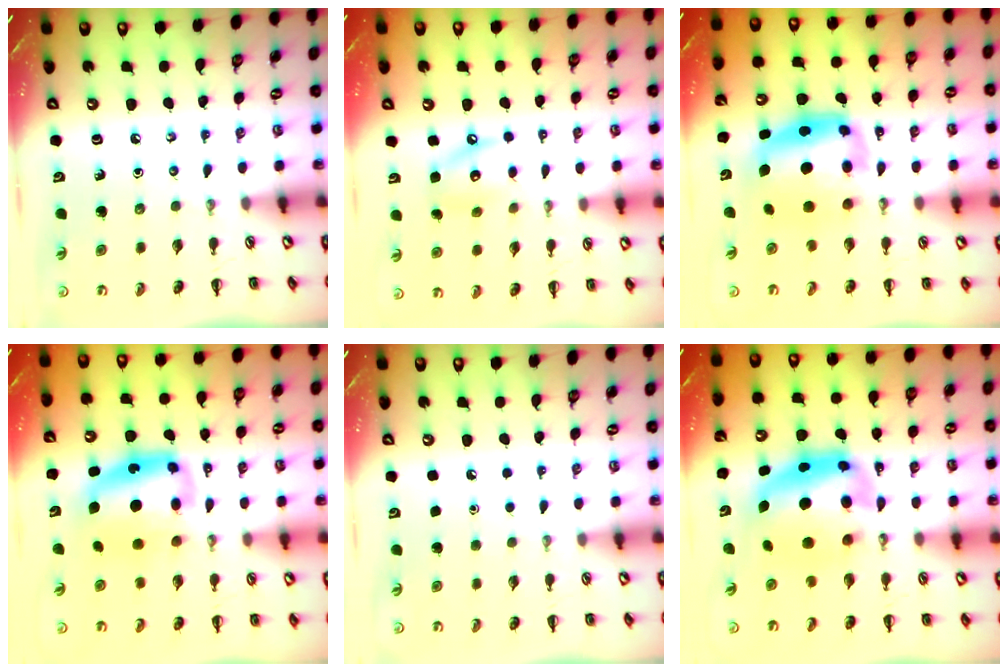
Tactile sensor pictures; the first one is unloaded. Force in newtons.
{"total": 9.3, "press": 9.3, "slide": 1.2}
{"total": 6.6, "press": 6.4, "slide": 1.7}
{"total": 9.8, "press": 9.5, "slide": 2.5}
{"total": 1.6, "press": 1.6, "slide": 0.1}
{"total": 9.7, "press": 9.4, "slide": 2.4}